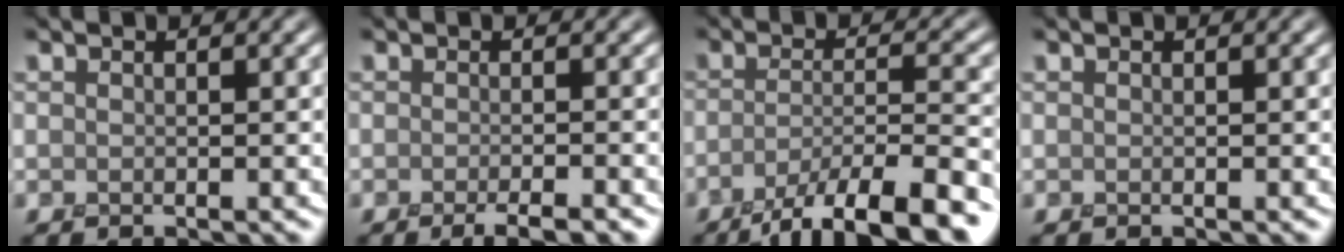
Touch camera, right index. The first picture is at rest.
{"total": 2.8, "force": [-1.9, 0.4, 2.1], "torque": [-0.024, -0.001, -0.031]}
{"total": 9.3, "force": [-5.8, 2.3, 6.9], "torque": [-0.099, -0.002, -0.098]}
{"total": 0.0}